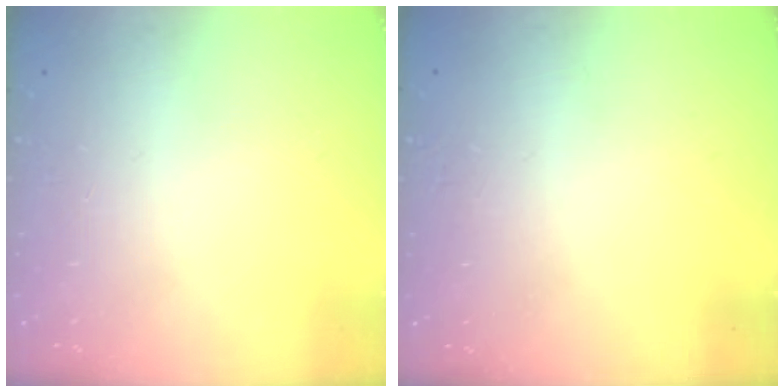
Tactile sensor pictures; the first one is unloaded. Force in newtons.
{"total": 4.7, "press": 4.7, "slide": 0.3}